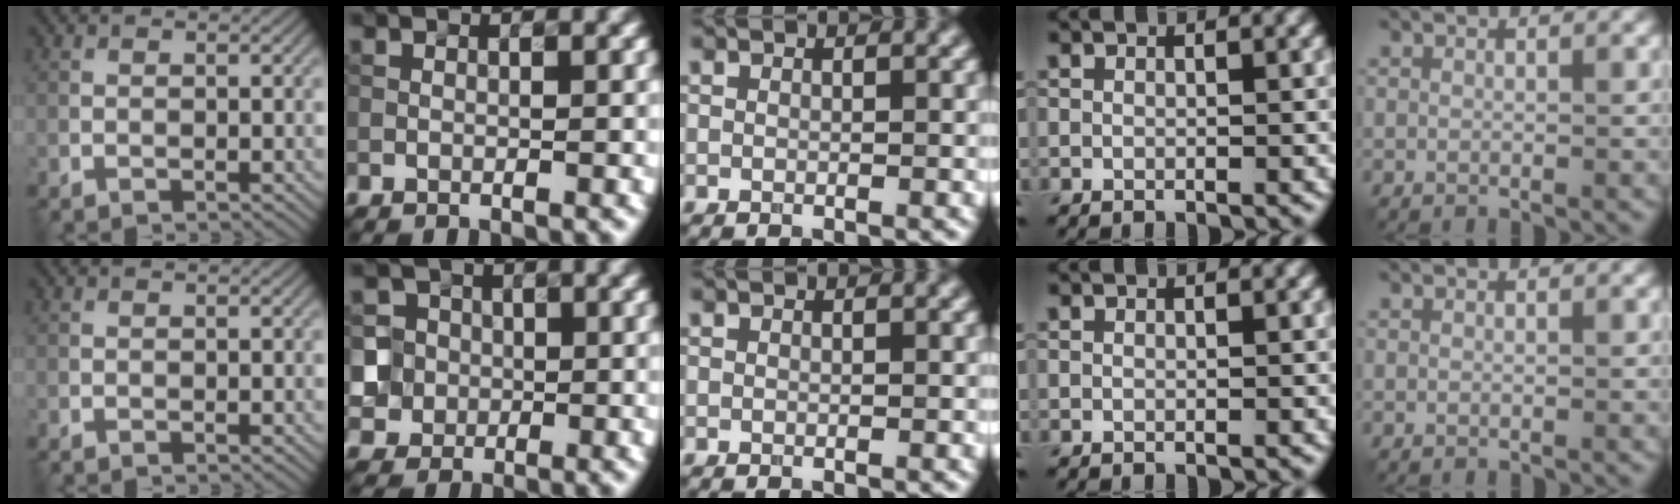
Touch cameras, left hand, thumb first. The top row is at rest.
{"index": {"total": 6.8, "force": [-1.2, 6.5, 1.5], "torque": [-0.028, 0.014, -0.034]}}